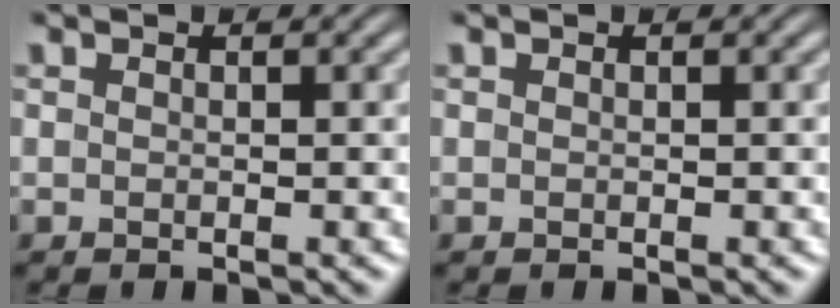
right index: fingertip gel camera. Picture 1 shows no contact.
{"total": 0.0}